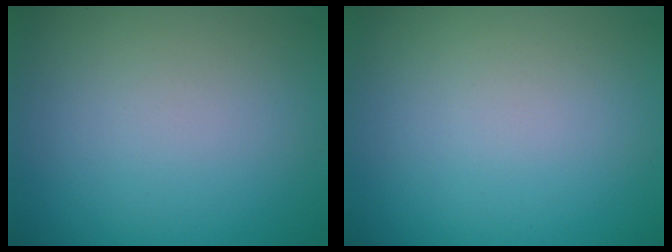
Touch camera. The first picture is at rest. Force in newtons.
{"total": 0.0}